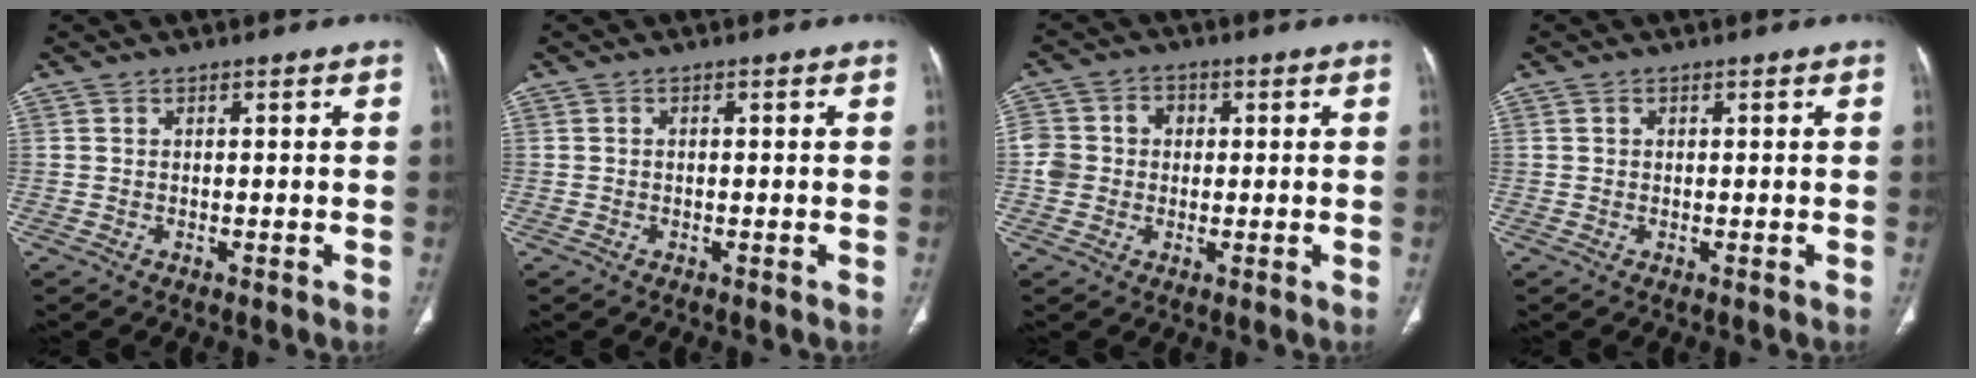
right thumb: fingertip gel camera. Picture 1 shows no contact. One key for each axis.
{"total": 0.0}
{"total": 6.7, "fx": 0.2, "fy": 6.1, "fz": 2.7, "tx": -0.036, "ty": 0.019, "tz": 0.000}
{"total": 0.6, "fx": 0.1, "fy": 0.5, "fz": 0.2, "tx": 0.001, "ty": 0.002, "tz": 0.003}